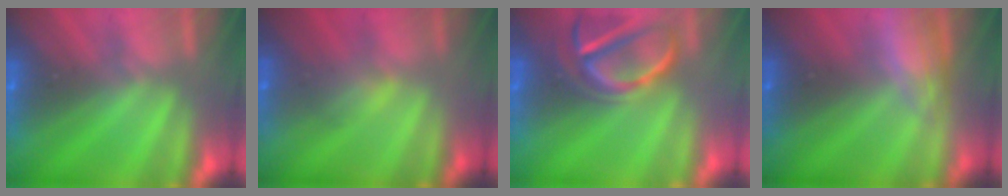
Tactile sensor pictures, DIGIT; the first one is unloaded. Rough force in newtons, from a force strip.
{"total": 2.8}
{"total": 3.8}
{"total": 2.9}